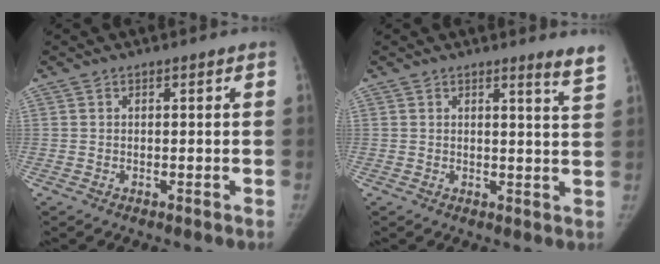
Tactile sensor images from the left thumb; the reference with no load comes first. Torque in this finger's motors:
{"motor_torque": [0.53, -0.19, 0.67, -0.49, 0.07]}